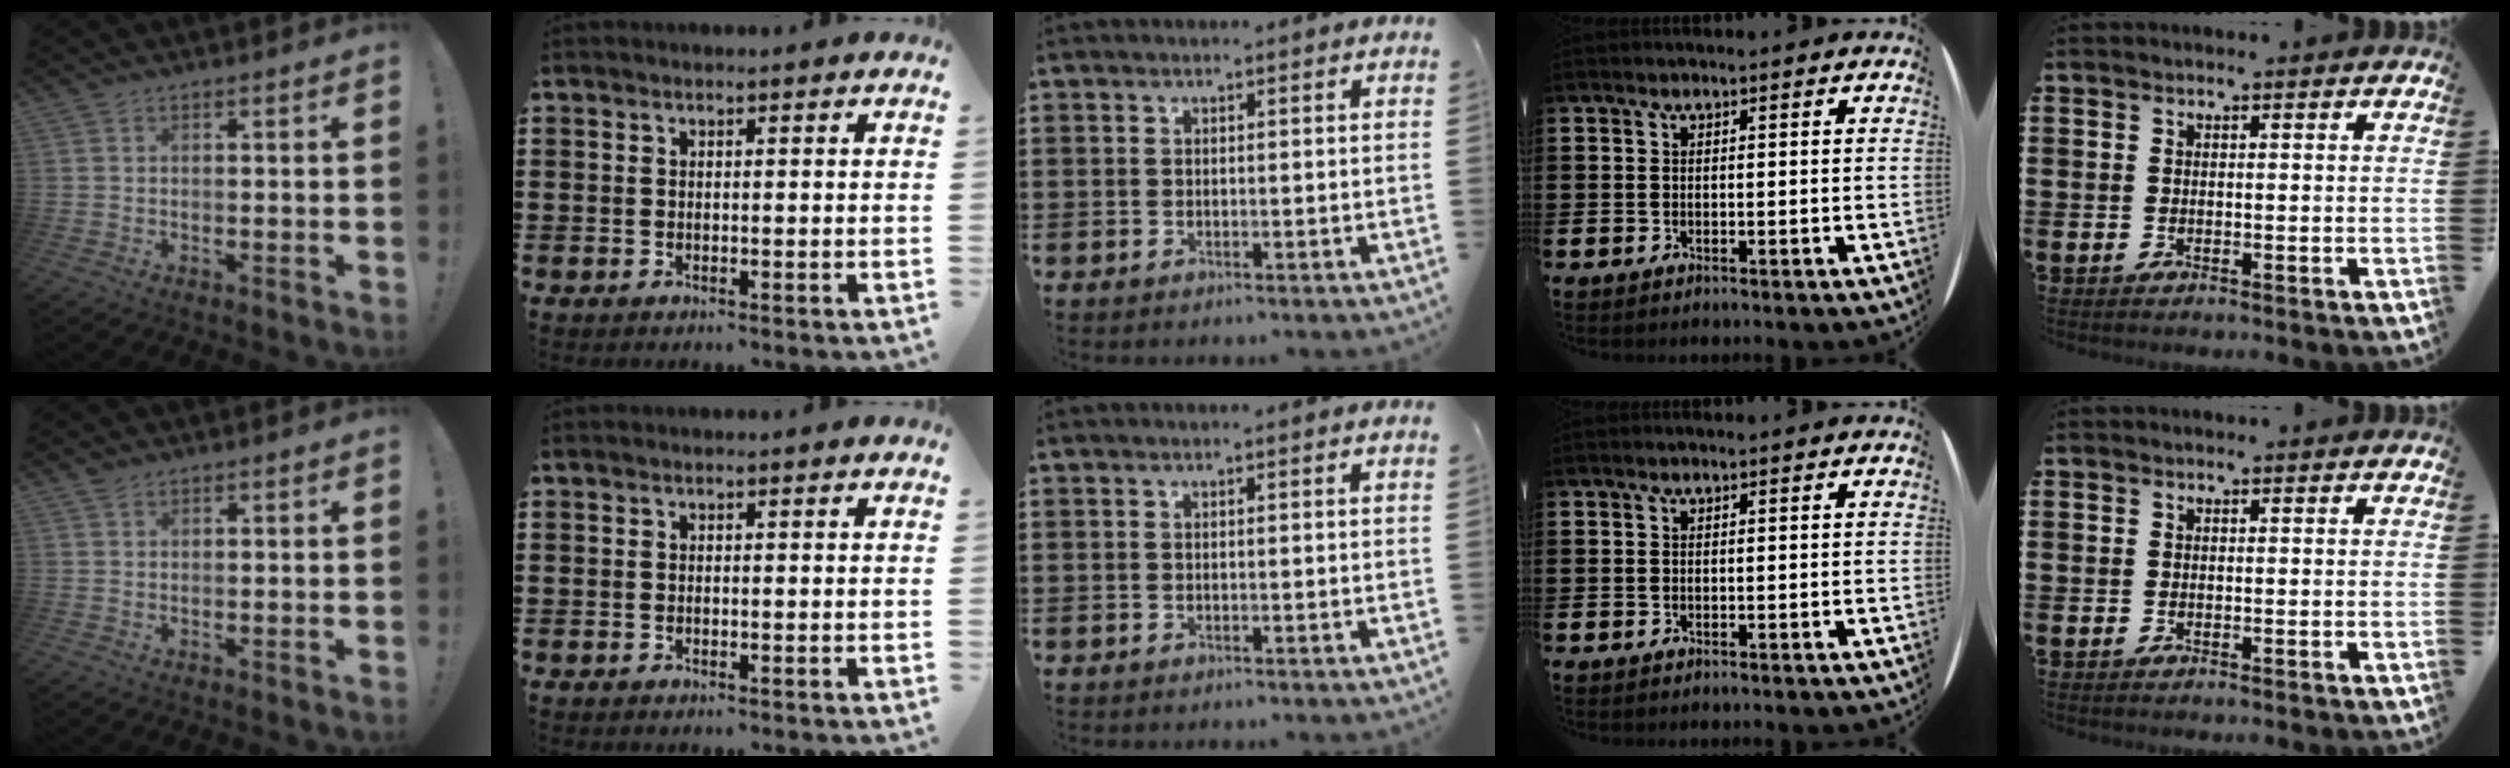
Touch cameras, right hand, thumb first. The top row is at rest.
{"thumb": {"total": 1.0, "force": [0.9, 0.4, 0.3], "torque": [-0.004, -0.002, 0.016]}}